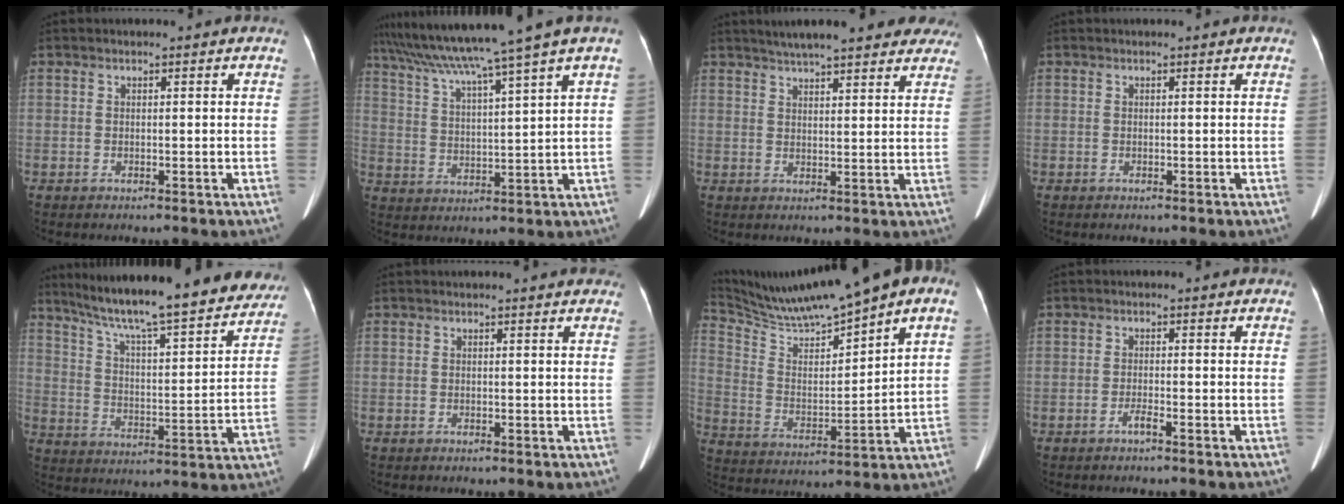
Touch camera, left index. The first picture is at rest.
{"total": 13.4, "force": [10.6, -3.0, 7.7], "torque": [-0.132, -0.003, 0.170]}
{"total": 19.8, "force": [17.2, 4.0, 8.9], "torque": [-0.125, 0.020, 0.213]}
{"total": 0.9, "force": [0.9, 0.0, 0.3], "torque": [-0.006, 0.013, 0.013]}
{"total": 26.8, "force": [23.4, 3.7, 12.4], "torque": [-0.201, -0.025, 0.319]}
{"total": 4.8, "force": [4.5, 0.6, 1.6], "torque": [-0.020, 0.011, 0.039]}
{"total": 15.7, "force": [13.0, 0.1, 8.8], "torque": [-0.161, 0.017, 0.230]}
{"total": 1.1, "force": [-0.9, -0.2, 0.6], "torque": [-0.012, -0.003, -0.018]}